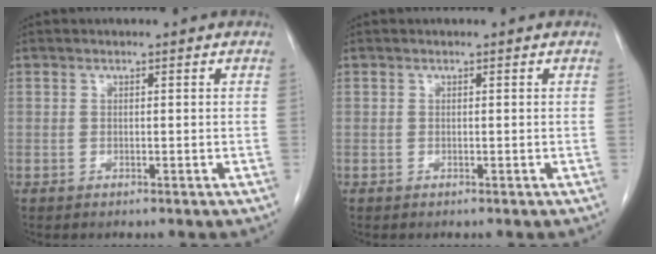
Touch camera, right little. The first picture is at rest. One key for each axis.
{"total": 0.0}